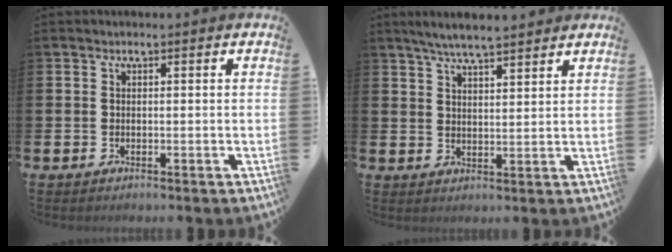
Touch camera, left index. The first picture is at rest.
{"total": 5.4, "force": [5.1, 0.3, 1.7], "torque": [-0.037, -0.018, 0.091]}